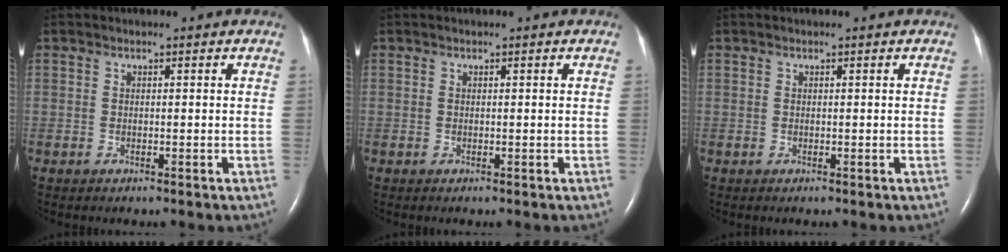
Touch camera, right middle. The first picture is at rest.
{"total": 0.0}
{"total": 0.0}